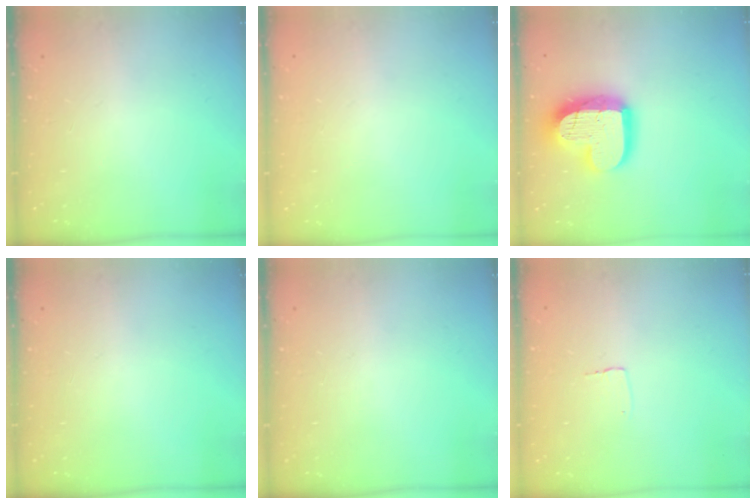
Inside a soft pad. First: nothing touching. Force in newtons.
{"total": 0.0}
{"total": 16.9, "press": 16.9, "slide": 1.4}
{"total": 0.0}
{"total": 0.0}
{"total": 2.6, "press": 2.6, "slide": 0.1}